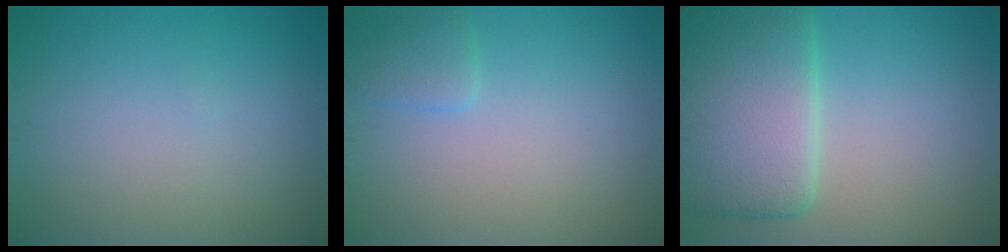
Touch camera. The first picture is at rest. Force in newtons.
{"total": 1.6, "press": 1.6, "slide": 0.1}
{"total": 9.0, "press": 9.0, "slide": 0.3}